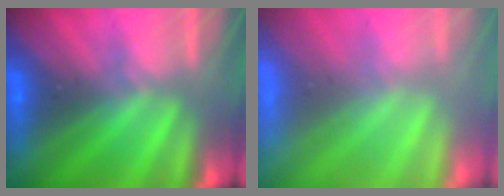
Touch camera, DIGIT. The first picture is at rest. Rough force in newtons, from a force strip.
{"total": 6.9}